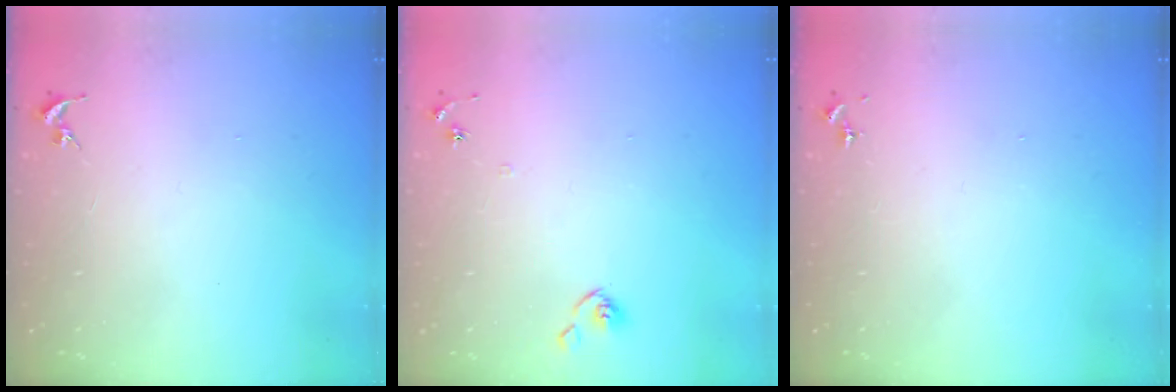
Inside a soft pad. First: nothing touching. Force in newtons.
{"total": 6.1, "press": 6.1, "slide": 0.5}
{"total": 0.0}